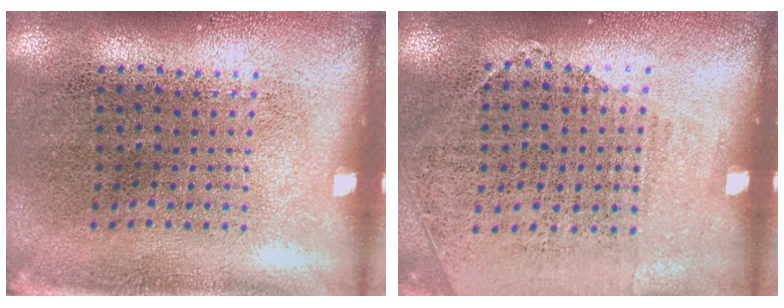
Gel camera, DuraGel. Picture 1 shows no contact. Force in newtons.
{"total": 1.2, "press": 1.0, "slide": 0.7}